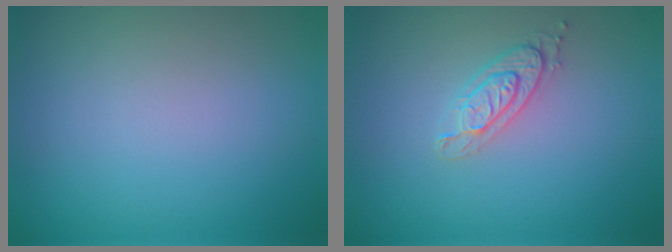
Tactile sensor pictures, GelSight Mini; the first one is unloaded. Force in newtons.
{"total": 2.0, "press": 1.9, "slide": 0.4}